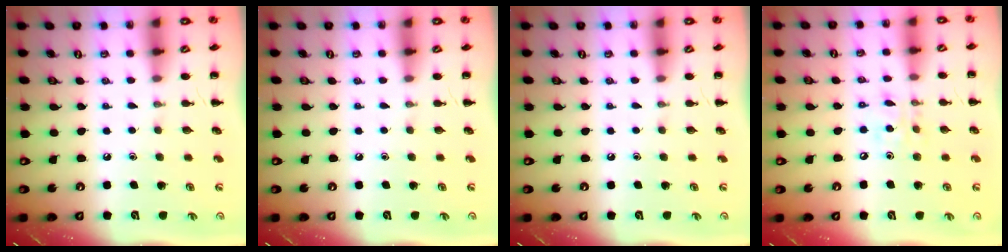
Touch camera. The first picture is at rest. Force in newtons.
{"total": 0.0}
{"total": 0.0}
{"total": 7.4, "press": 7.3, "slide": 1.4}